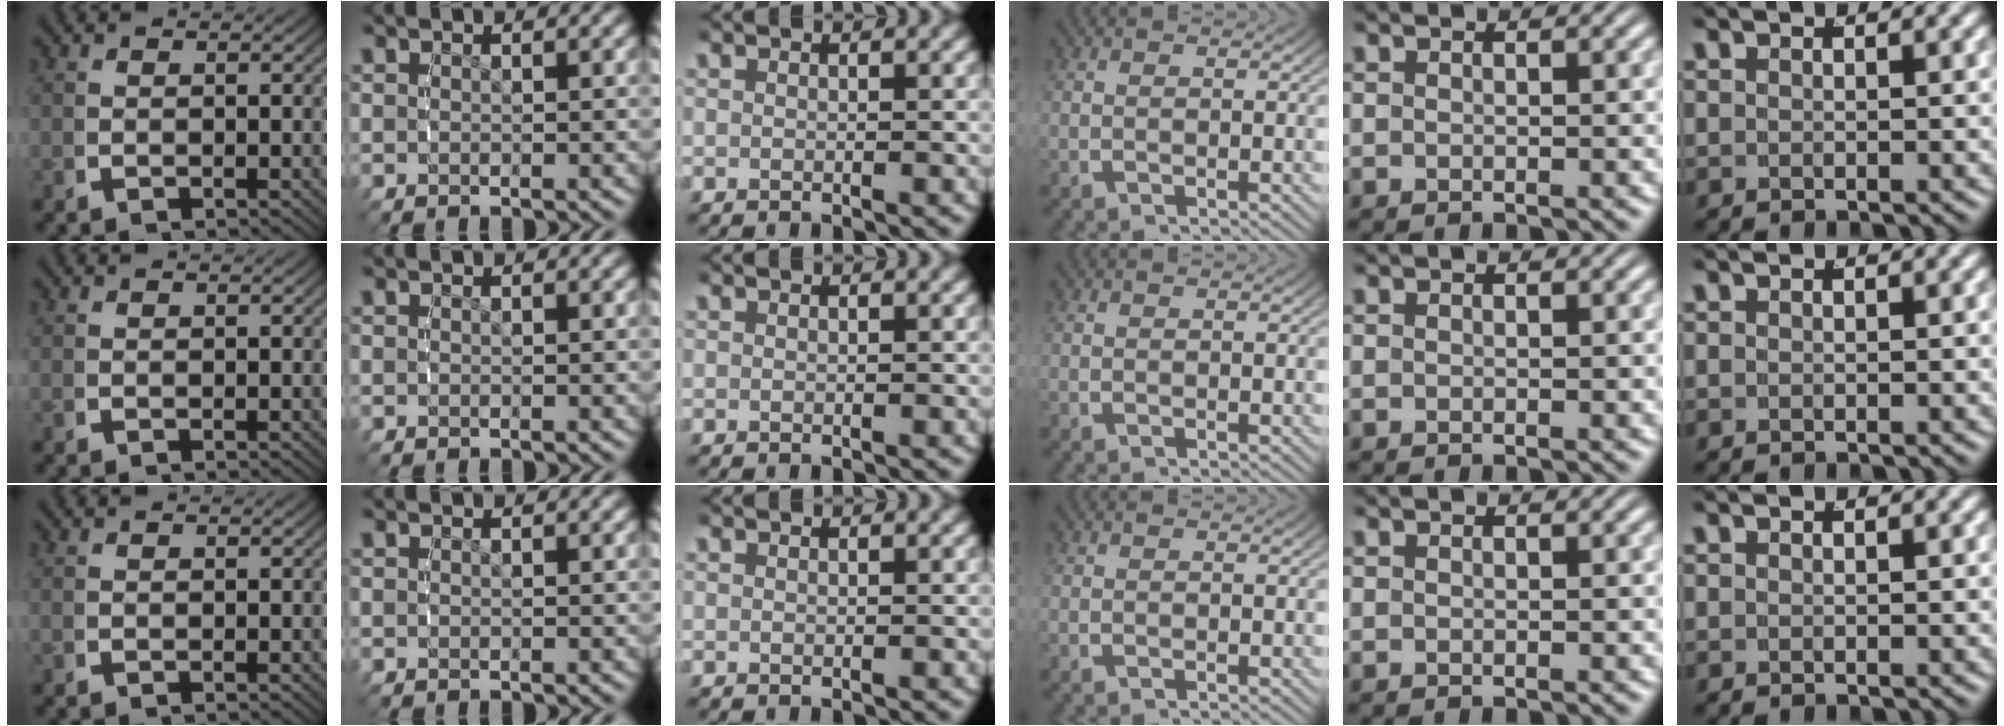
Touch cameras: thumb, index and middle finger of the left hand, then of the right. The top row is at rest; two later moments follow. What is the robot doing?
{"motion": "reach", "object": "measuring cup"}